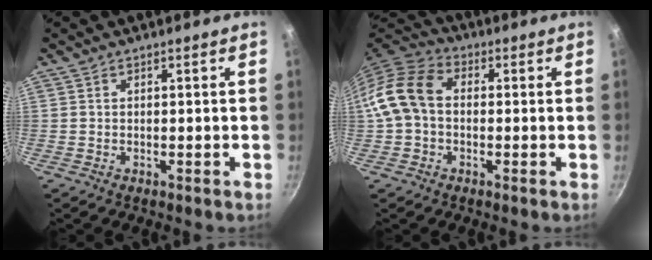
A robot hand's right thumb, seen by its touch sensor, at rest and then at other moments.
{"total": 10.9, "force": [0.0, 7.9, 7.4], "torque": [-0.127, 0.032, -0.021]}